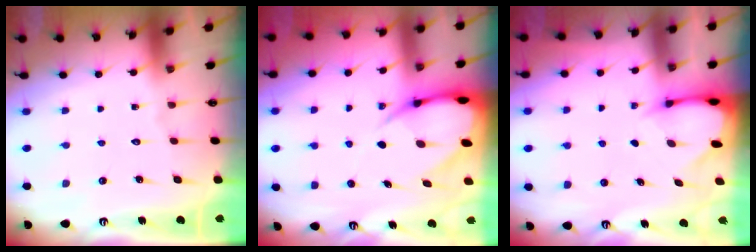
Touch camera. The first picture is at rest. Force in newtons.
{"total": 10.0, "press": 10.0, "slide": 1.1}
{"total": 3.0, "press": 3.0, "slide": 0.3}